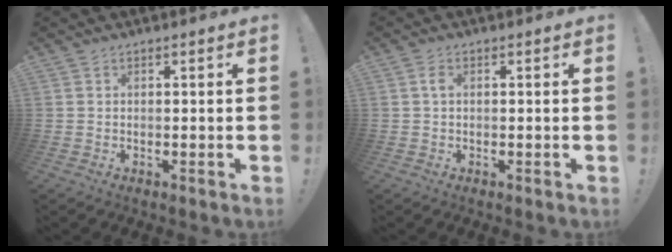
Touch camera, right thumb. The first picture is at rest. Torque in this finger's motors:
{"motor_torque": [-0.15, 0.01, 0.25, 0.13, -0.04]}